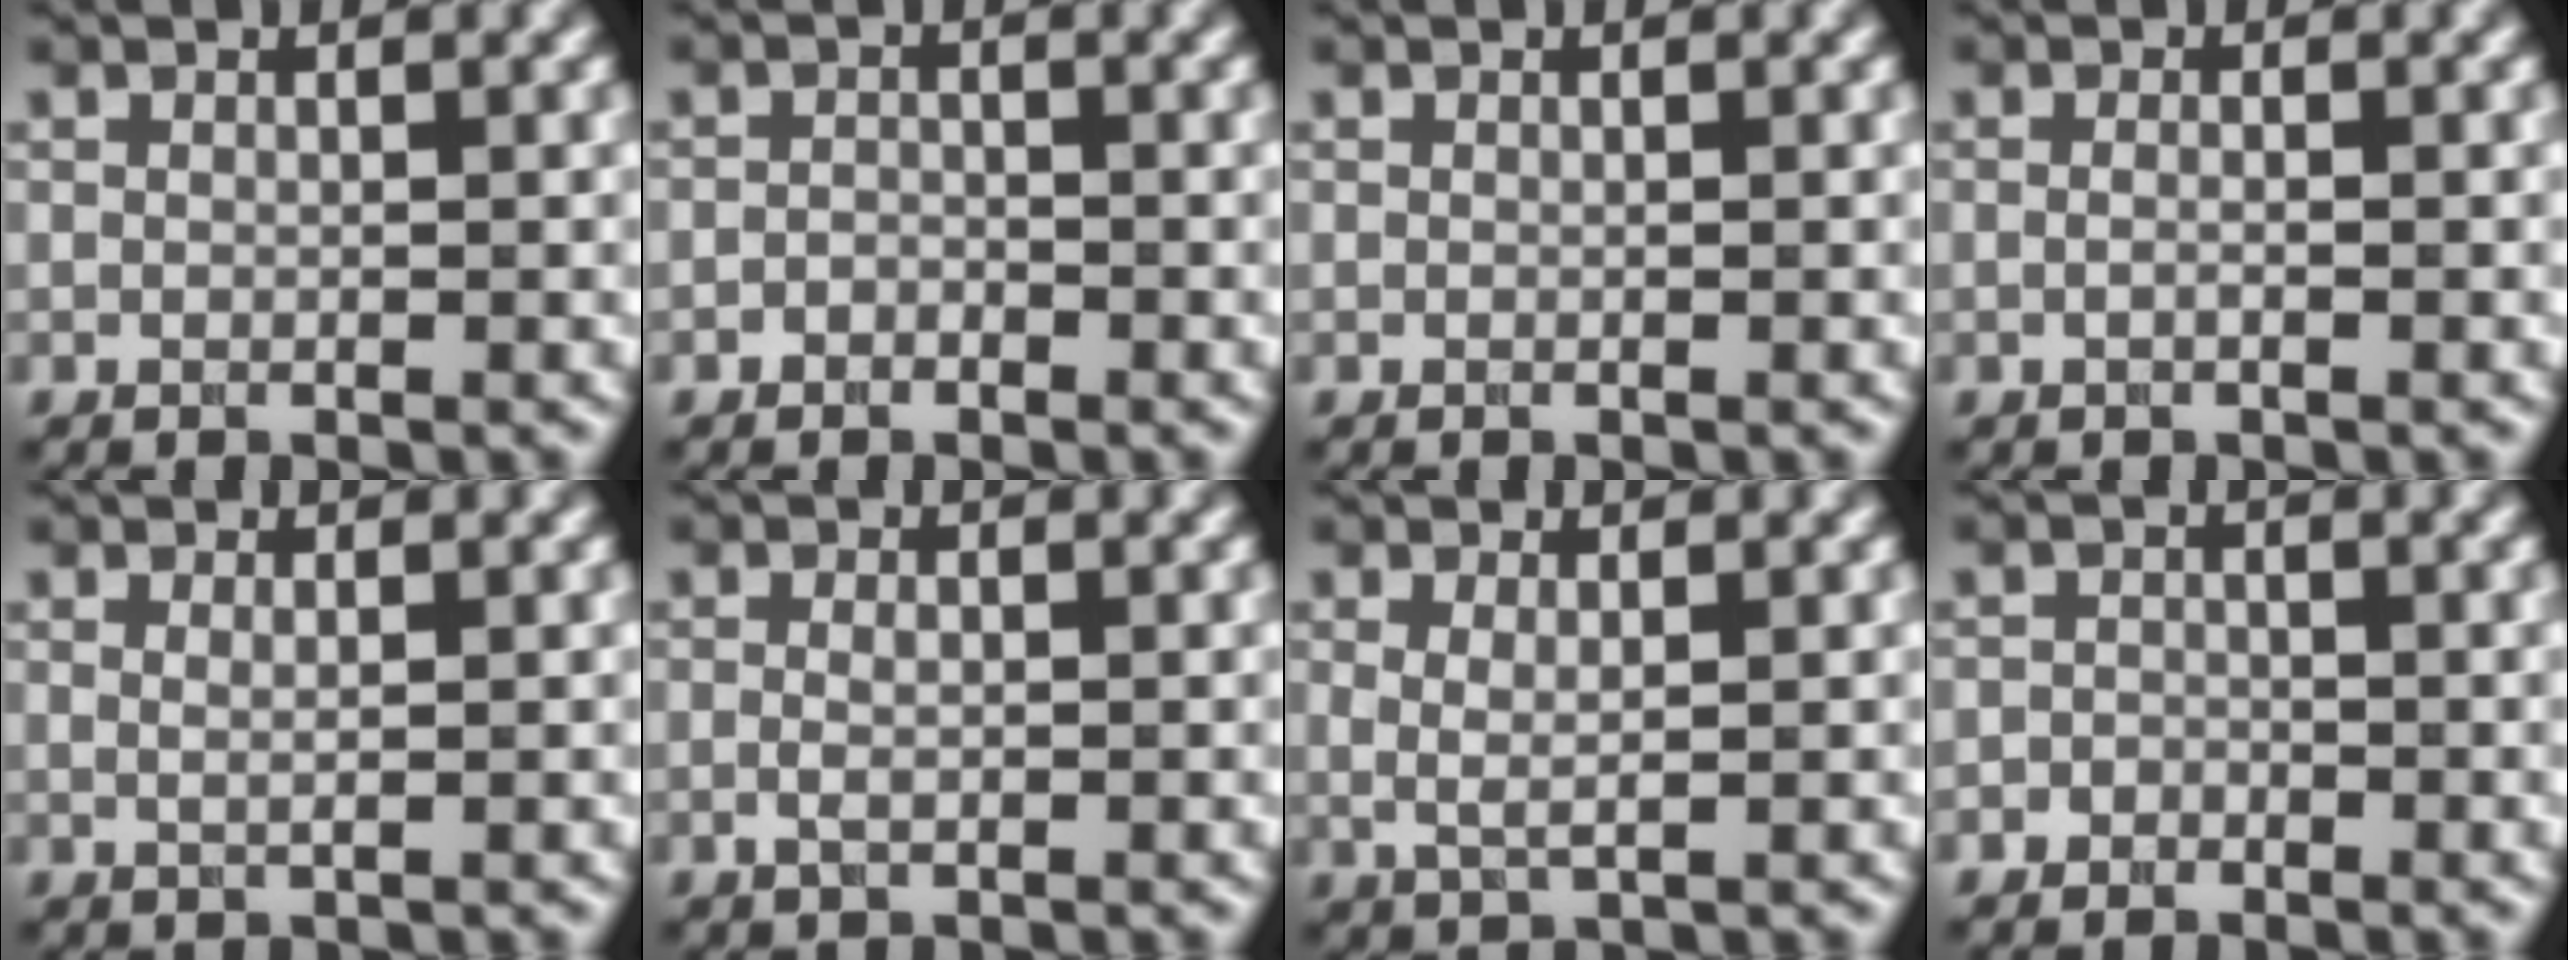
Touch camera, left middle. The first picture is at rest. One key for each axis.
{"total": 1.0, "fx": -0.7, "fy": 0.6, "fz": 0.4, "tx": -0.006, "ty": 0.000, "tz": -0.014}
{"total": 0.0}
{"total": 0.7, "fx": -0.1, "fy": 0.2, "fz": 0.7, "tx": -0.013, "ty": -0.009, "tz": -0.007}
{"total": 1.0, "fx": 0.3, "fy": 0.4, "fz": 0.9, "tx": -0.013, "ty": -0.002, "tz": 0.002}
{"total": 1.3, "fx": -0.2, "fy": 0.6, "fz": 1.1, "tx": -0.026, "ty": -0.002, "tz": -0.006}
{"total": 1.5, "fx": 0.4, "fy": 0.4, "fz": 1.4, "tx": -0.030, "ty": -0.006, "tz": 0.009}
{"total": 1.0, "fx": -0.7, "fy": 0.8, "fz": 0.1, "tx": 0.005, "ty": 0.002, "tz": -0.013}